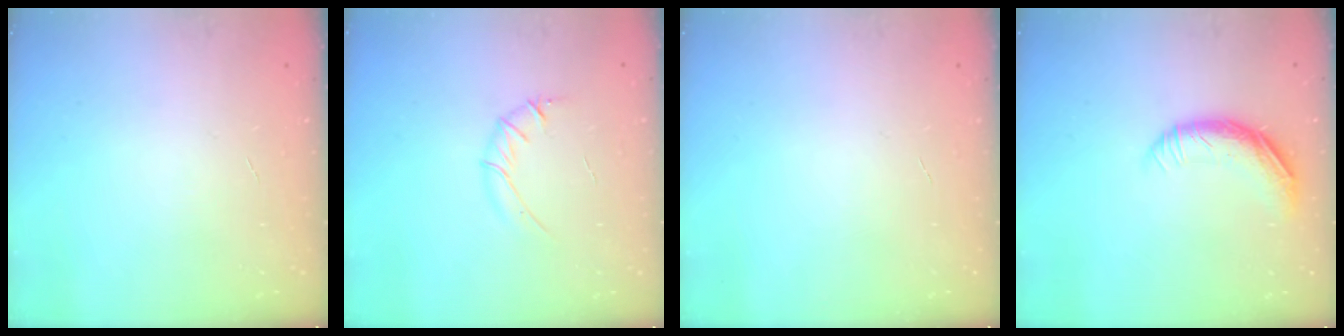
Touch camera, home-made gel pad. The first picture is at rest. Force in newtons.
{"total": 4.1, "press": 3.9, "slide": 1.3}
{"total": 0.0}
{"total": 11.1, "press": 10.9, "slide": 2.1}